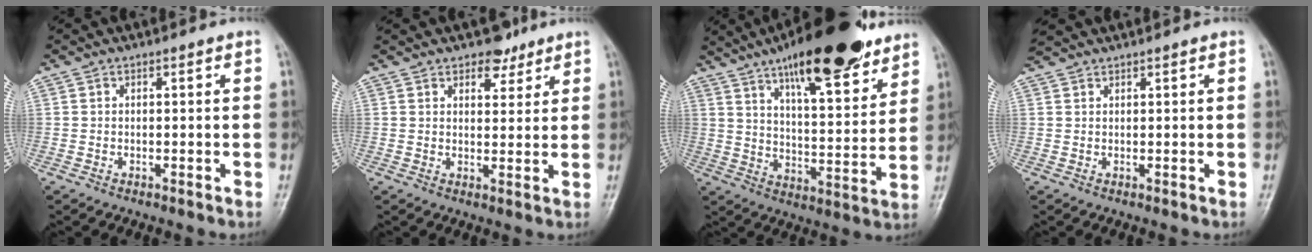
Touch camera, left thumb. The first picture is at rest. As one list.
[{"total": 4.2, "force": [3.0, 2.5, 1.5], "torque": [0.003, -0.018, 0.046]}, {"total": 22.1, "force": [15.0, 6.5, 14.8], "torque": [-0.197, -0.059, 0.234]}, {"total": 2.6, "force": [2.5, 0.1, 0.8], "torque": [-0.014, 0.017, 0.049]}]